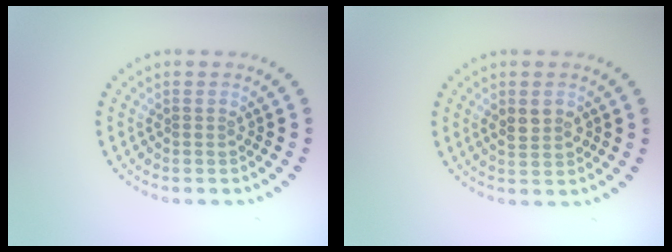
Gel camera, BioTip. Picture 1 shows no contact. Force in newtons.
{"total": 2.1, "press": 2.1, "slide": 0.2}